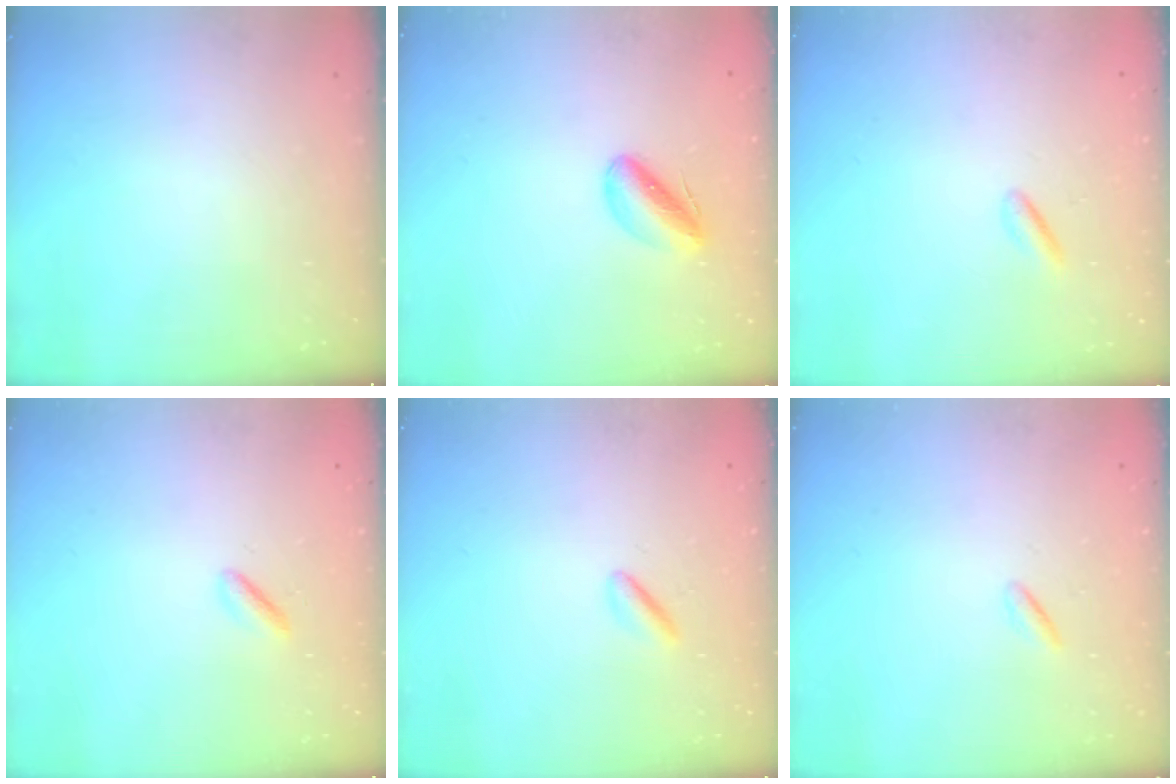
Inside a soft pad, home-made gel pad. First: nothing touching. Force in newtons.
{"total": 5.8, "press": 5.5, "slide": 1.9}
{"total": 0.9, "press": 0.6, "slide": 0.6}
{"total": 1.5, "press": 1.3, "slide": 0.7}
{"total": 1.8, "press": 1.7, "slide": 0.8}
{"total": 1.2, "press": 1.1, "slide": 0.4}